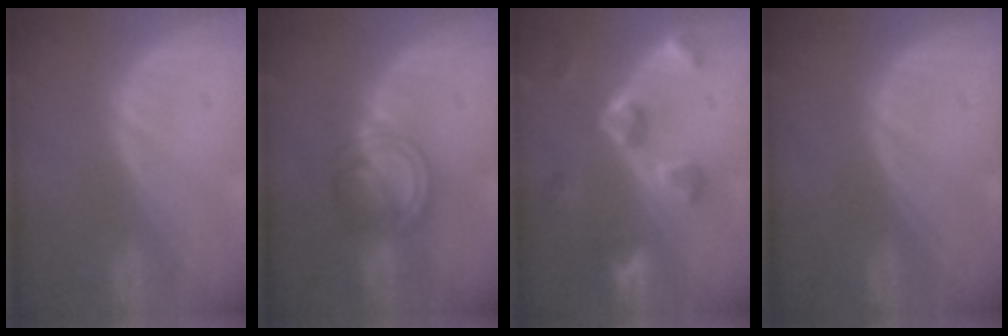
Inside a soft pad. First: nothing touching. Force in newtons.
{"total": 6.4, "press": 6.1, "slide": 2.0}
{"total": 7.7, "press": 7.0, "slide": 3.2}
{"total": 0.0}